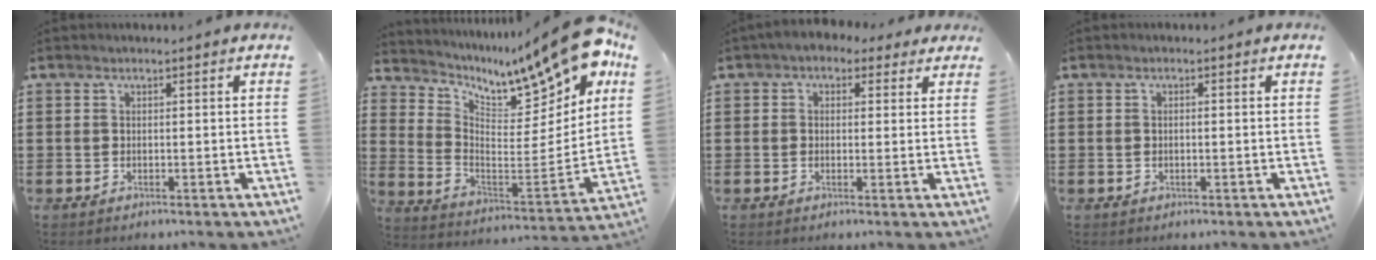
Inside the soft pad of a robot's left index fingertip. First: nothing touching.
{"total": 12.9, "force": [10.2, 3.3, 7.1], "torque": [-0.120, -0.089, 0.162]}
{"total": 2.3, "force": [1.0, 1.8, 1.0], "torque": [-0.027, 0.010, 0.017]}
{"total": 0.5, "force": [-0.1, 0.1, 0.5], "torque": [-0.010, -0.003, 0.000]}